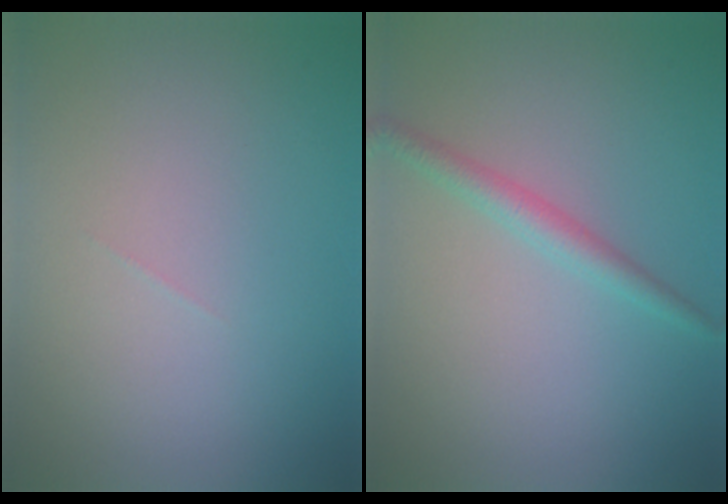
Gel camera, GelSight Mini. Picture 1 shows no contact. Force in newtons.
{"total": 2.1, "press": 2.1, "slide": 0.0}